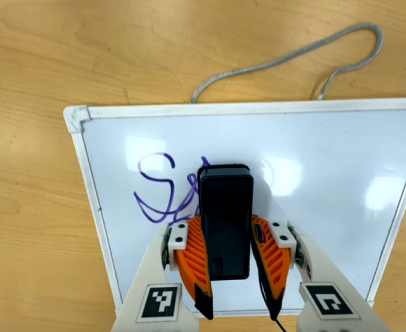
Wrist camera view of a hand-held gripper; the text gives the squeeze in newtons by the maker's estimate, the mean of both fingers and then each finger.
{"total": 12.0, "left": 12.2, "right": 11.8}